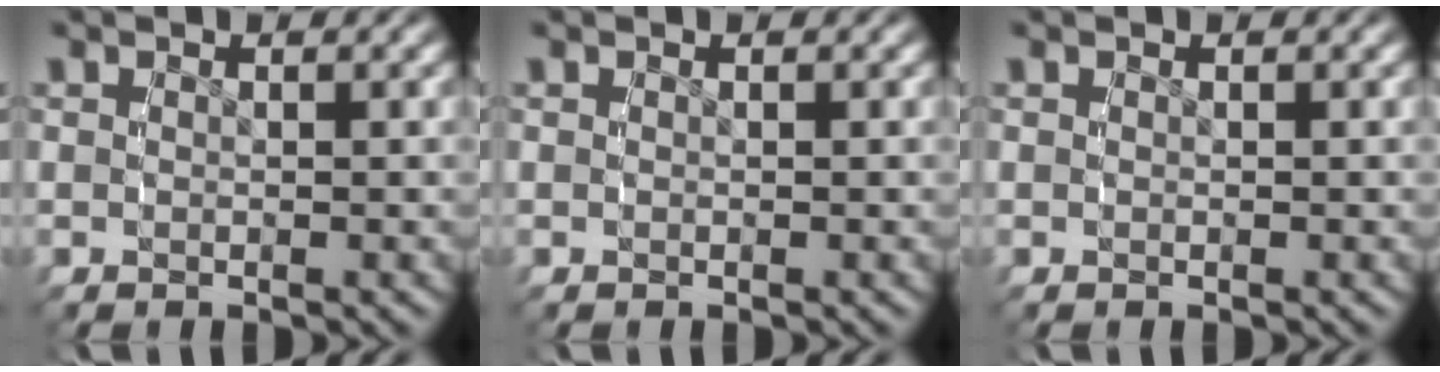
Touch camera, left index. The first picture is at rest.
{"total": 0.0}
{"total": 0.0}